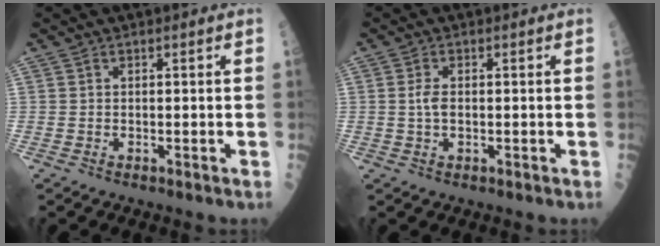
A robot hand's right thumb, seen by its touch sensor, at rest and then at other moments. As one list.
[{"total": 2.6, "force": [0.1, 1.4, 2.2], "torque": [-0.043, 0.000, 0.002]}]